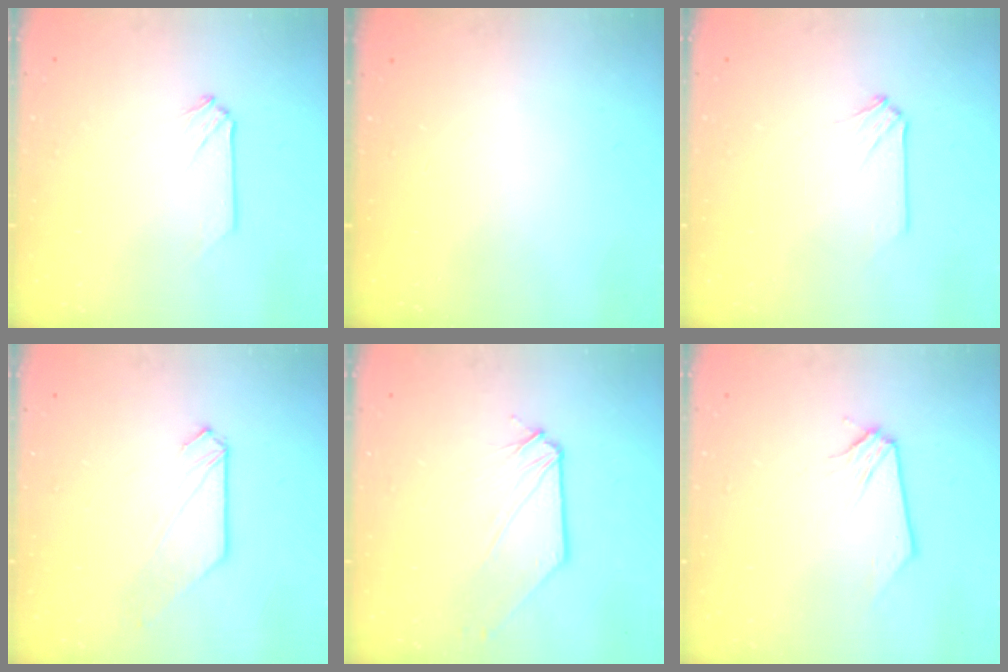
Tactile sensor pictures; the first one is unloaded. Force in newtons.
{"total": 0.0}
{"total": 0.0}
{"total": 0.7, "press": 0.7, "slide": 0.1}
{"total": 1.0, "press": 1.0, "slide": 0.1}
{"total": 0.0}